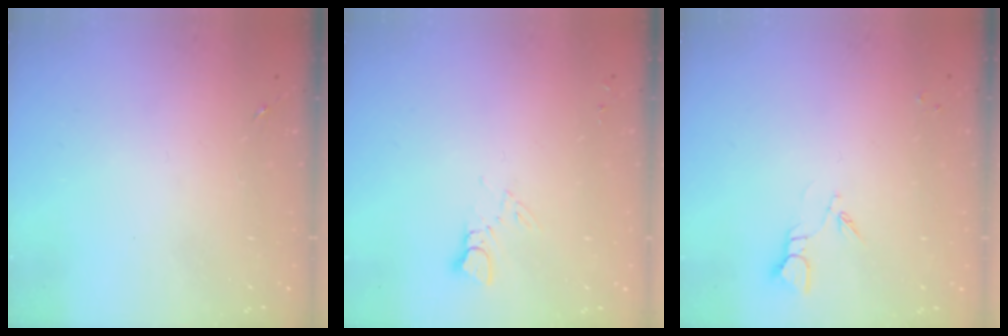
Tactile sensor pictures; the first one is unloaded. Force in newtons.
{"total": 4.1, "press": 4.1, "slide": 0.4}
{"total": 3.3, "press": 3.3, "slide": 0.4}